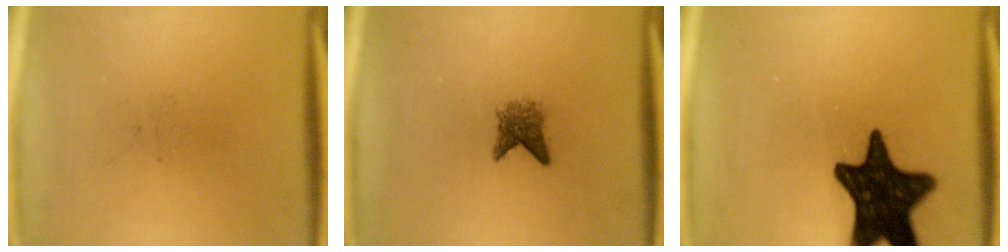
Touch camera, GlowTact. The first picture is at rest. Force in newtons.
{"total": 2.6}
{"total": 18.2}